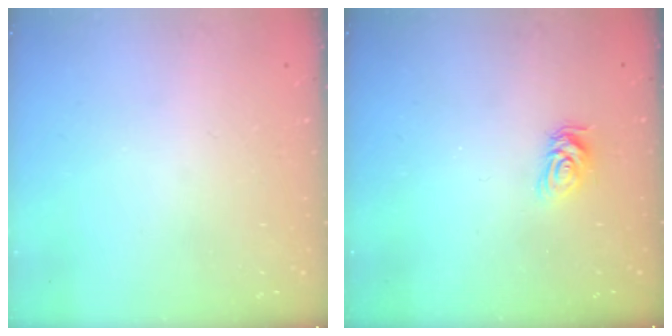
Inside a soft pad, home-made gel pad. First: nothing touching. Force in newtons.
{"total": 7.2, "press": 7.1, "slide": 0.7}